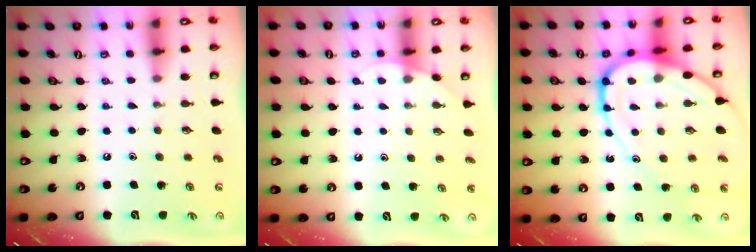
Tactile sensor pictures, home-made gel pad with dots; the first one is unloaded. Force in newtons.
{"total": 2.9, "press": 2.9, "slide": 0.2}
{"total": 14.5, "press": 14.4, "slide": 1.8}